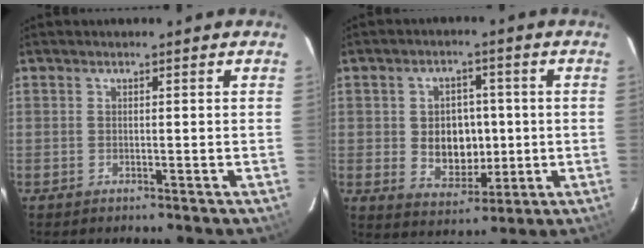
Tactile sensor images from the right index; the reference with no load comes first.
{"total": 8.9, "force": [-0.2, 6.9, 5.6], "torque": [-0.109, 0.005, 0.014]}